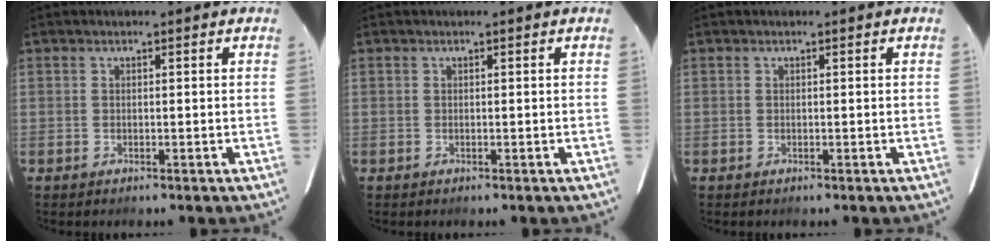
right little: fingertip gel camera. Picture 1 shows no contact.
{"total": 0.0}
{"total": 0.0}